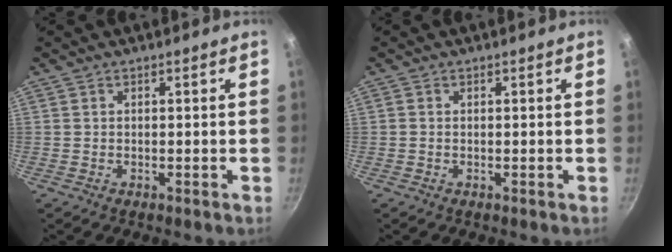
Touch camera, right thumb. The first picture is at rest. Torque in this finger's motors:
{"motor_torque": [0.48, 0.22, -0.26, 0.22, 0.03]}